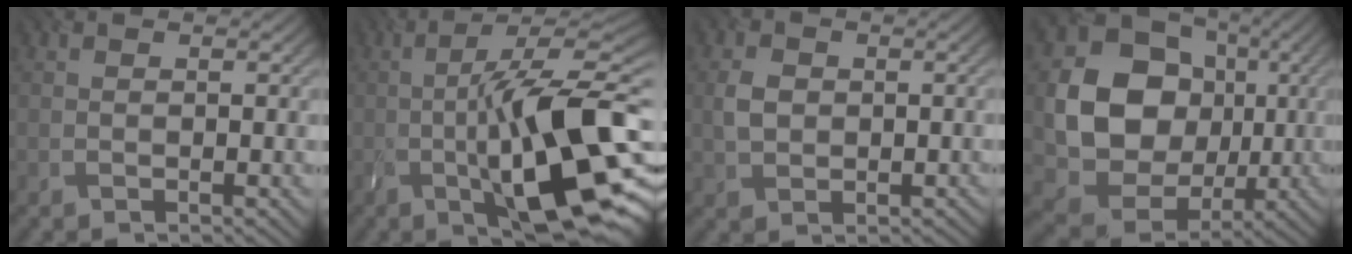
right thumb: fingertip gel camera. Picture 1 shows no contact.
{"total": 18.0, "force": [-3.3, 5.7, 16.8], "torque": [-0.267, -0.005, -0.056]}
{"total": 3.1, "force": [0.1, 2.5, 1.9], "torque": [-0.047, -0.001, -0.001]}
{"total": 15.9, "force": [0.5, 13.6, 8.3], "torque": [-0.163, -0.032, 0.013]}